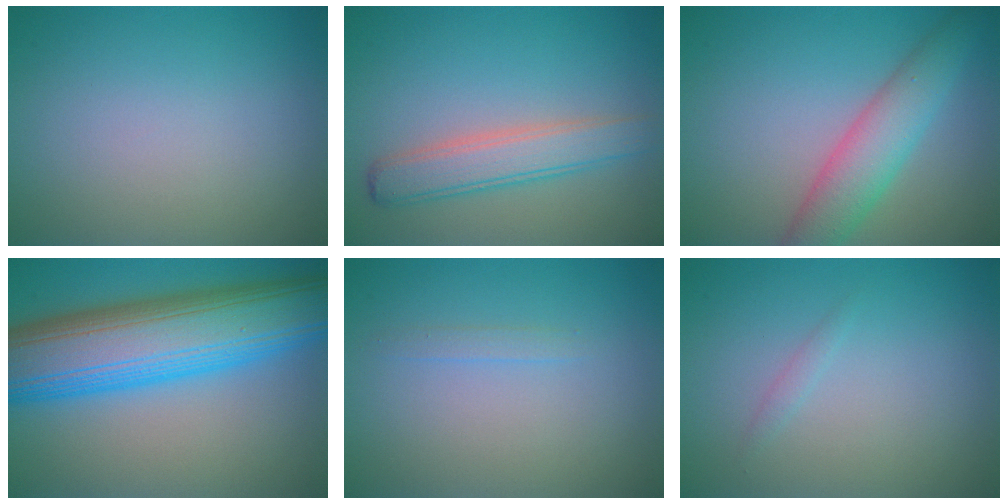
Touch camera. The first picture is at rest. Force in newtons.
{"total": 3.9, "press": 3.9, "slide": 0.3}
{"total": 4.9, "press": 4.9, "slide": 0.1}
{"total": 13.8, "press": 13.8, "slide": 0.1}
{"total": 0.8, "press": 0.8, "slide": 0.1}
{"total": 0.7, "press": 0.7, "slide": 0.0}